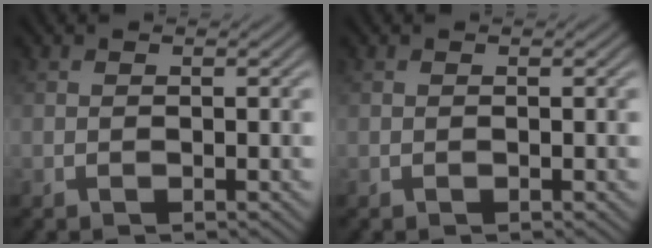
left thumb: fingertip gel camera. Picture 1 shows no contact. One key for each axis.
{"total": 0.0}